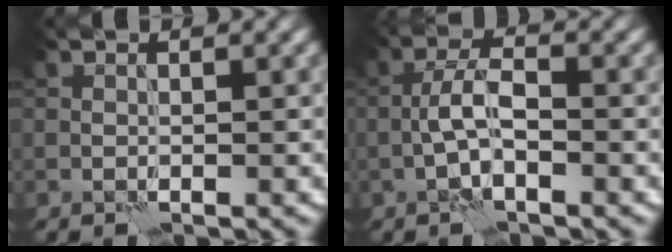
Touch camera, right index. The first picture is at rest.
{"total": 2.9, "force": [-0.9, 1.0, 2.5], "torque": [-0.052, 0.009, -0.024]}